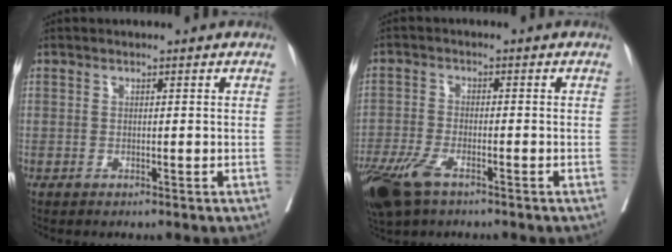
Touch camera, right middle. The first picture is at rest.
{"total": 9.1, "force": [-5.9, 3.4, 6.0], "torque": [-0.124, -0.018, -0.110]}